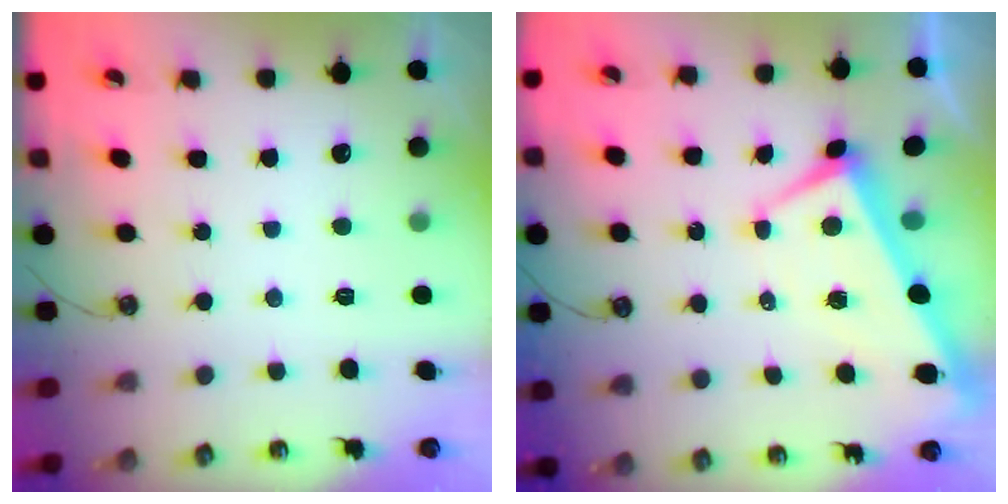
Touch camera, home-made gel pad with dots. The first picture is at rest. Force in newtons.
{"total": 0.9, "press": 0.1, "slide": 0.9}